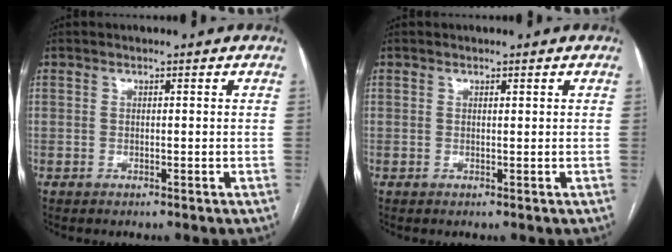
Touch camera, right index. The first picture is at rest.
{"total": 0.0}